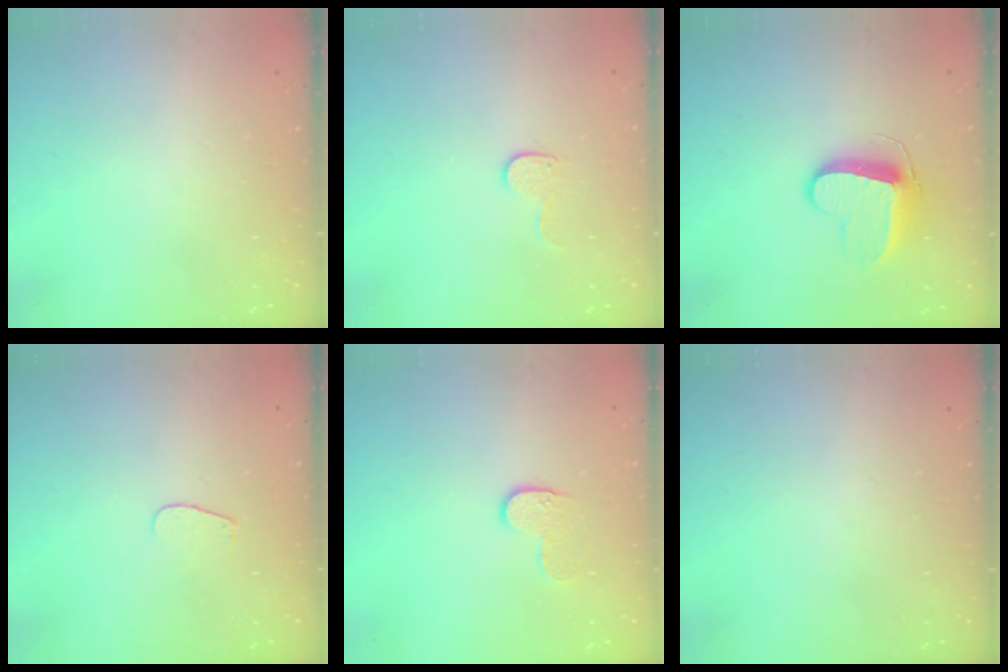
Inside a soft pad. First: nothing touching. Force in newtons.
{"total": 5.5, "press": 5.5, "slide": 0.5}
{"total": 10.3, "press": 10.3, "slide": 0.4}
{"total": 2.6, "press": 2.5, "slide": 0.3}
{"total": 5.4, "press": 5.4, "slide": 0.3}
{"total": 0.0}